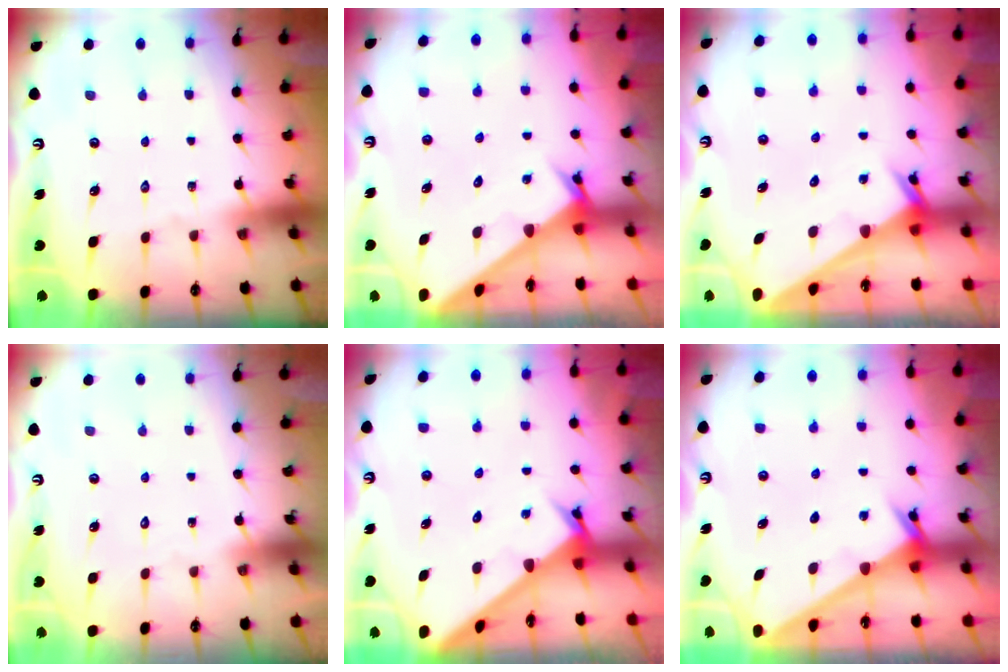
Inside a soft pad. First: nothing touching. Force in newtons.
{"total": 2.9, "press": 2.9, "slide": 0.1}
{"total": 1.8, "press": 1.8, "slide": 0.1}
{"total": 1.5, "press": 1.5, "slide": 0.0}
{"total": 2.6, "press": 2.6, "slide": 0.2}
{"total": 2.4, "press": 2.4, "slide": 0.2}